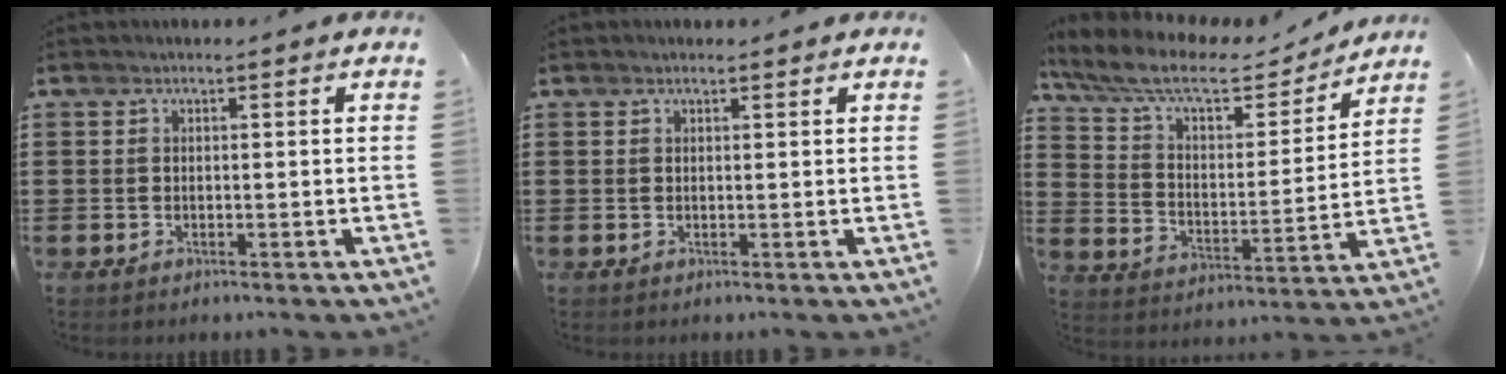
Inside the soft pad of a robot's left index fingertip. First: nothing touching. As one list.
[{"total": 0.6, "force": [0.5, 0.2, 0.3], "torque": [-0.006, 0.001, 0.009]}, {"total": 10.1, "force": [8.0, 2.9, 5.5], "torque": [-0.136, -0.035, 0.137]}]